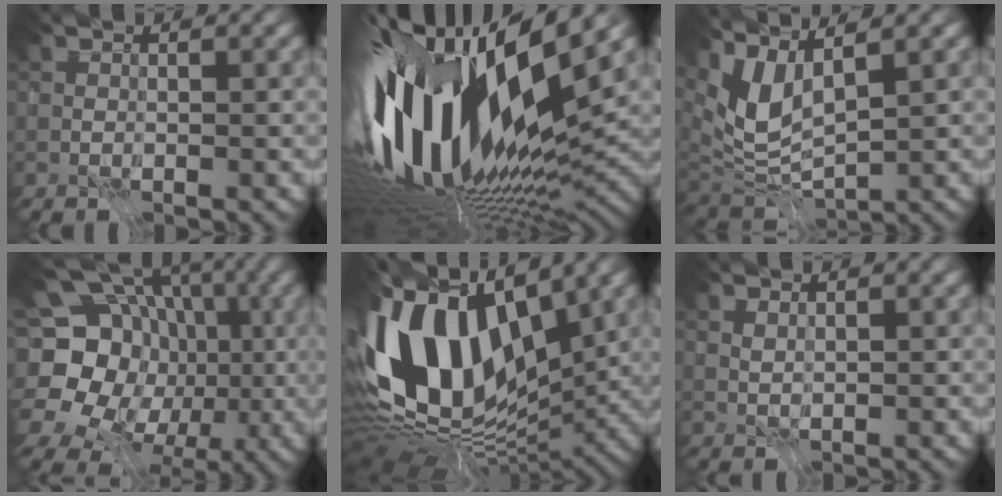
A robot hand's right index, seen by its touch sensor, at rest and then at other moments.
{"total": 18.7, "force": [0.5, 7.7, 17.0], "torque": [-0.320, -0.040, 0.006]}
{"total": 6.8, "force": [2.0, 3.3, 5.6], "torque": [-0.135, -0.002, 0.035]}
{"total": 17.6, "force": [-2.7, 15.6, 7.7], "torque": [-0.171, 0.021, -0.073]}
{"total": 15.4, "force": [0.9, 9.4, 12.2], "torque": [-0.255, 0.012, -0.004]}
{"total": 0.6, "force": [0.3, 0.2, 0.5], "torque": [-0.010, -0.001, 0.007]}